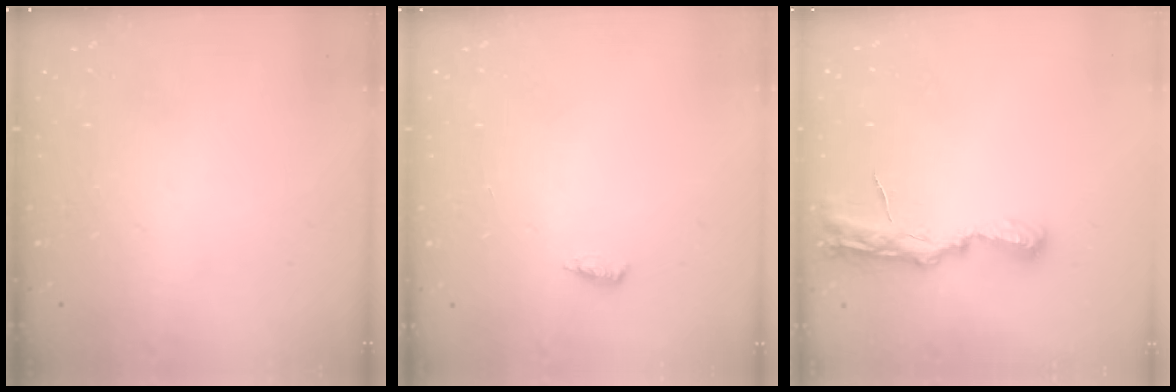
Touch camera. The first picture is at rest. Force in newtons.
{"total": 3.4, "press": 3.0, "slide": 1.7}
{"total": 7.6, "press": 7.6, "slide": 0.9}